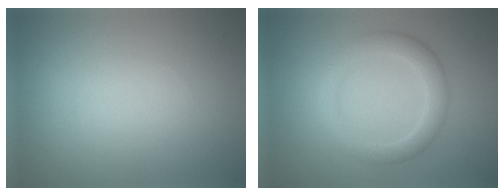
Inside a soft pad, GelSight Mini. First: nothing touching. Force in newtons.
{"total": 3.6, "press": 3.5, "slide": 0.2}